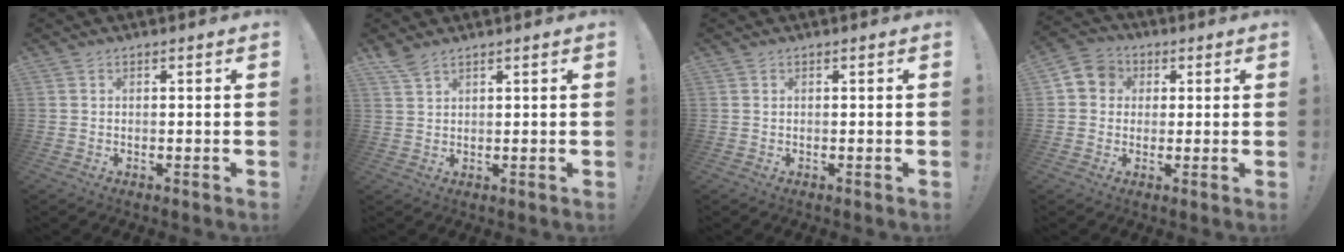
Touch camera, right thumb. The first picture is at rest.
{"total": 3.4, "force": [2.8, 0.8, 1.7], "torque": [-0.032, -0.018, 0.052]}
{"total": 0.0}
{"total": 6.8, "force": [1.0, 6.4, 2.2], "torque": [-0.039, 0.007, 0.020]}